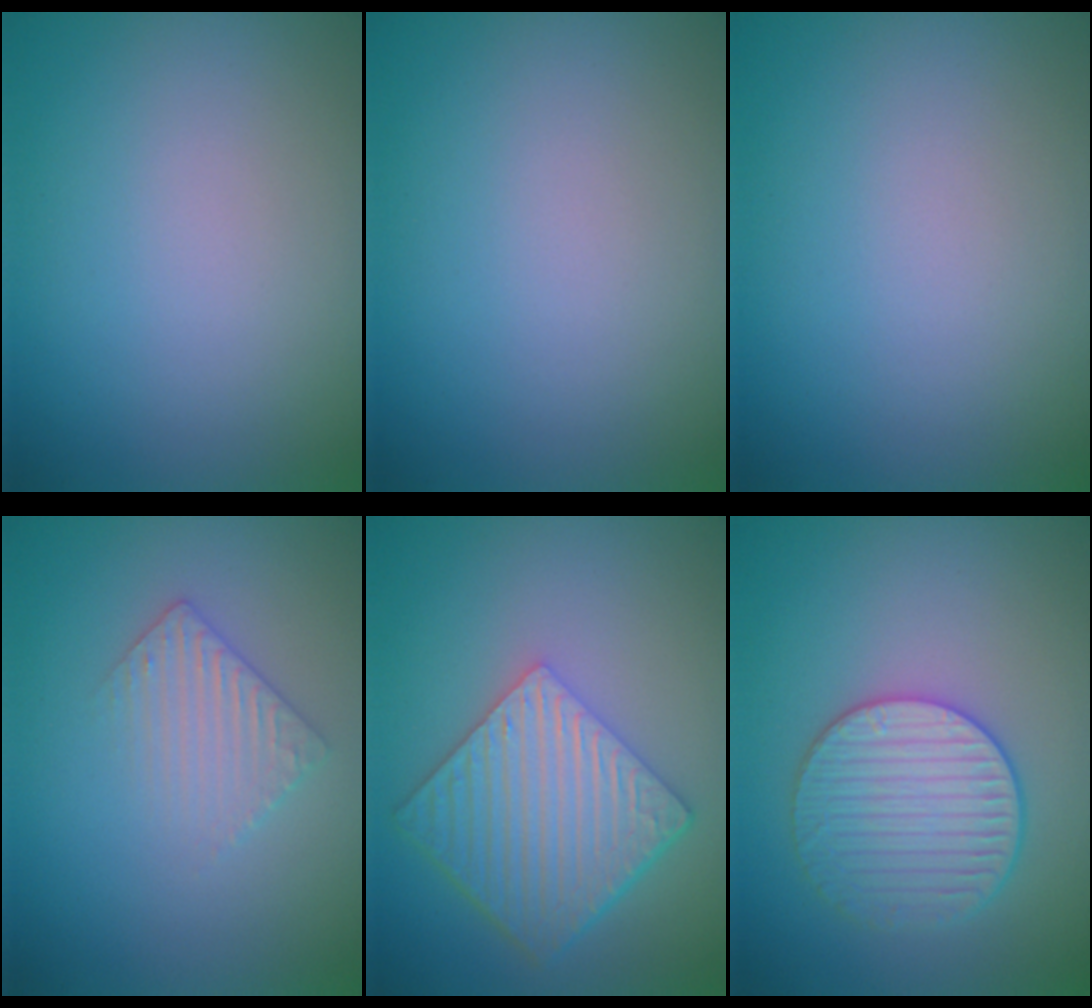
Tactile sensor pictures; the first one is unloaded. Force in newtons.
{"total": 0.0}
{"total": 0.0}
{"total": 2.2, "press": 2.2, "slide": 0.5}
{"total": 7.0, "press": 4.9, "slide": 5.0}
{"total": 4.1, "press": 3.8, "slide": 1.4}